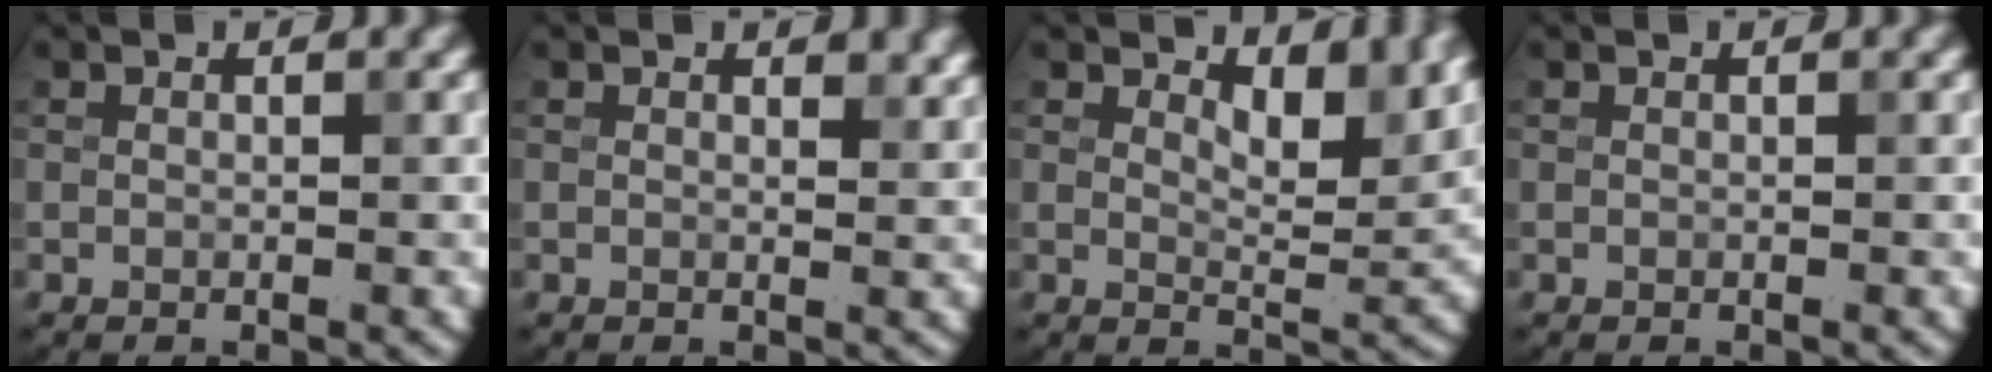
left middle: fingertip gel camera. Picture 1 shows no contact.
{"total": 1.1, "force": [0.8, 0.5, 0.6], "torque": [-0.006, -0.002, 0.015]}
{"total": 4.5, "force": [3.1, 1.7, 2.7], "torque": [-0.043, -0.009, 0.040]}
{"total": 0.0}